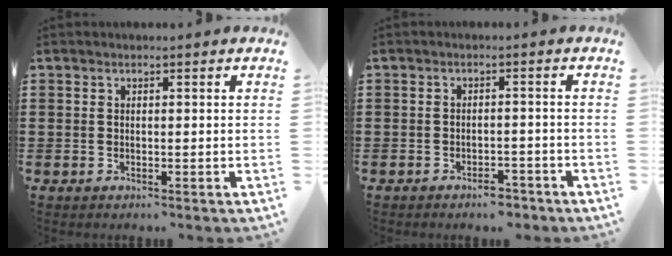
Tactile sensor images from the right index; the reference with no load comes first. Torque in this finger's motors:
{"motor_torque": [0.22, 0.20, 0.01, 0.01]}